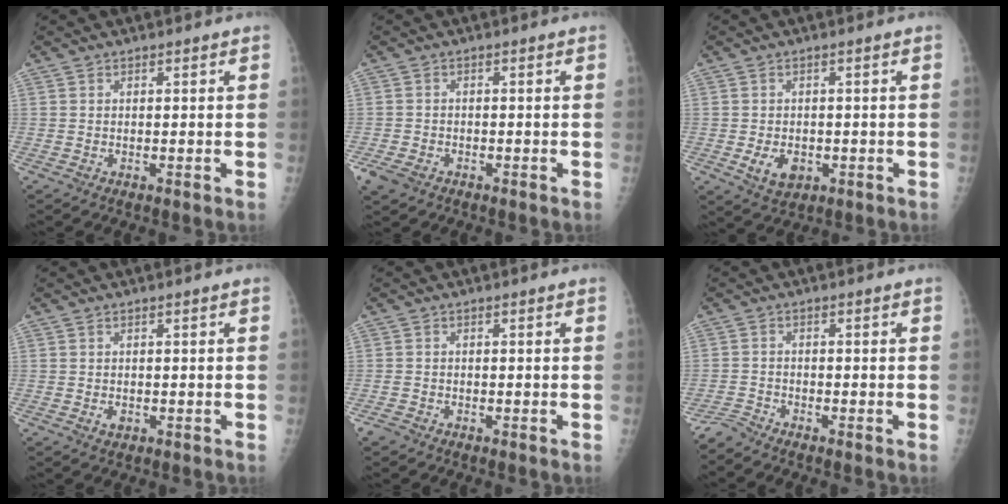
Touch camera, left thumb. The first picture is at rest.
{"total": 3.8, "force": [-2.2, 2.6, 1.7], "torque": [-0.039, 0.002, -0.037]}
{"total": 4.8, "force": [-1.3, 3.4, 3.1], "torque": [-0.041, 0.000, -0.012]}
{"total": 1.2, "force": [-0.2, 0.9, 0.8], "torque": [-0.007, -0.001, -0.001]}
{"total": 1.8, "force": [-1.3, 1.1, 0.5], "torque": [-0.012, 0.003, -0.025]}
{"total": 2.4, "force": [-2.4, 0.1, 0.0], "torque": [-0.003, -0.007, -0.055]}